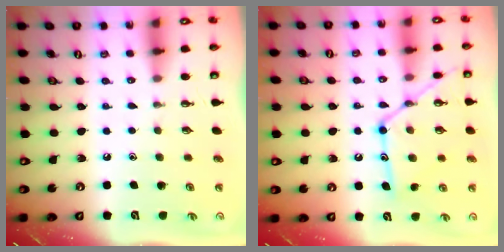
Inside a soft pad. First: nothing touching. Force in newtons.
{"total": 16.8, "press": 16.7, "slide": 1.6}